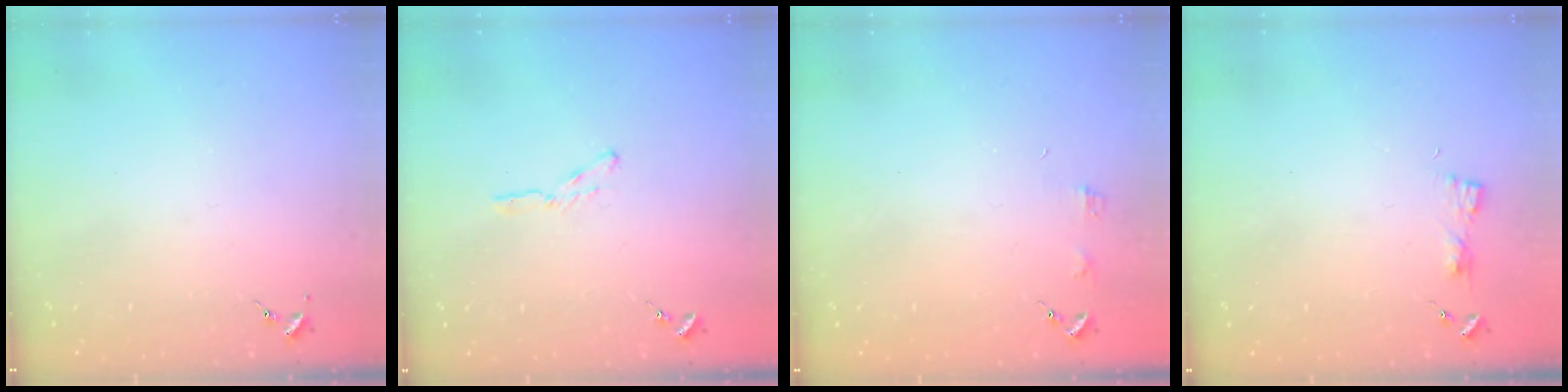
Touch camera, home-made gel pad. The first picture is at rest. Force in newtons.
{"total": 3.1, "press": 3.1, "slide": 0.3}
{"total": 4.1, "press": 4.1, "slide": 0.4}
{"total": 2.9, "press": 2.8, "slide": 0.3}